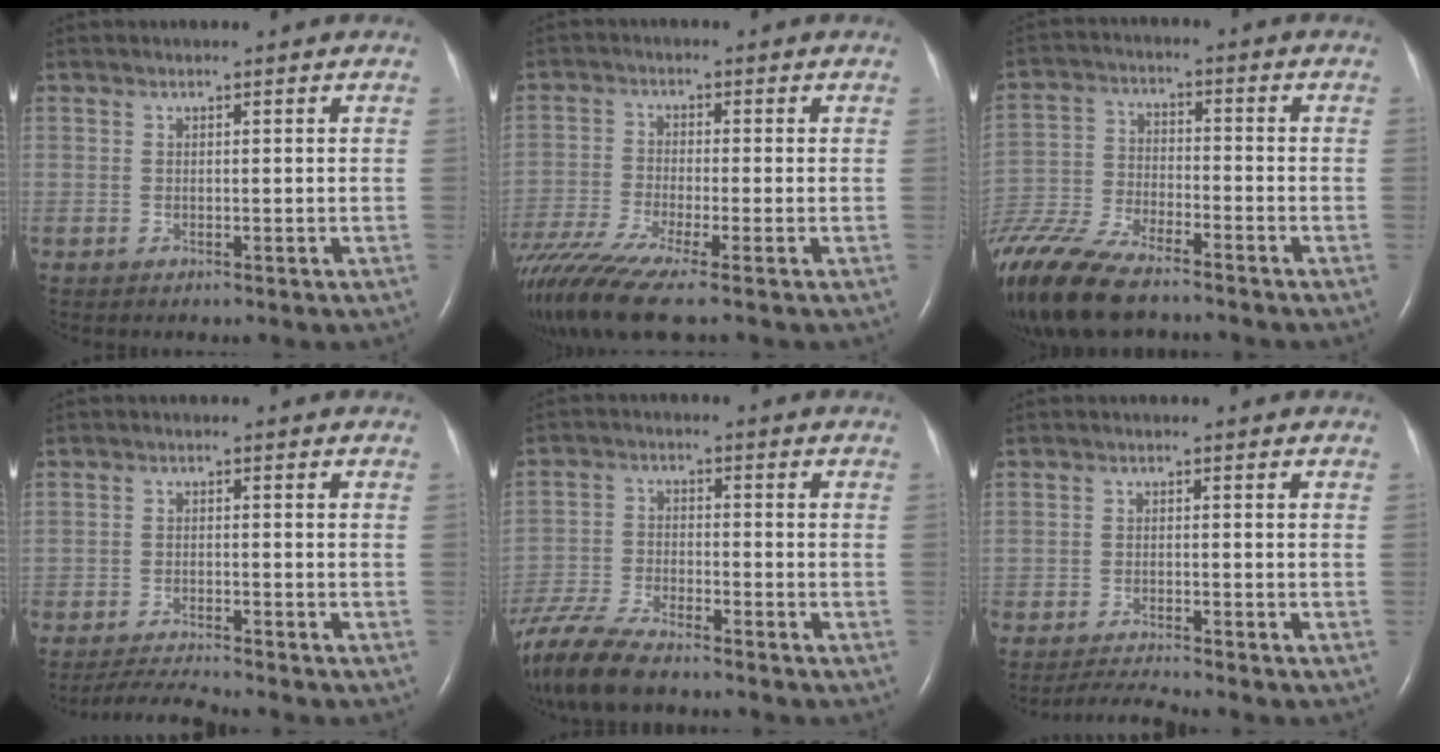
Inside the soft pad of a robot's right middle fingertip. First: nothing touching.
{"total": 11.0, "force": [-8.2, 0.3, 7.3], "torque": [-0.144, -0.026, -0.147]}
{"total": 16.7, "force": [-13.4, 4.1, 9.2], "torque": [-0.218, -0.037, -0.246]}
{"total": 4.9, "force": [-4.7, -0.9, 0.9], "torque": [-0.019, -0.021, -0.083]}
{"total": 13.1, "force": [-11.0, 2.5, 6.6], "torque": [-0.137, -0.027, -0.197]}
{"total": 3.9, "force": [-3.7, -1.1, 0.6], "torque": [-0.017, -0.022, -0.065]}